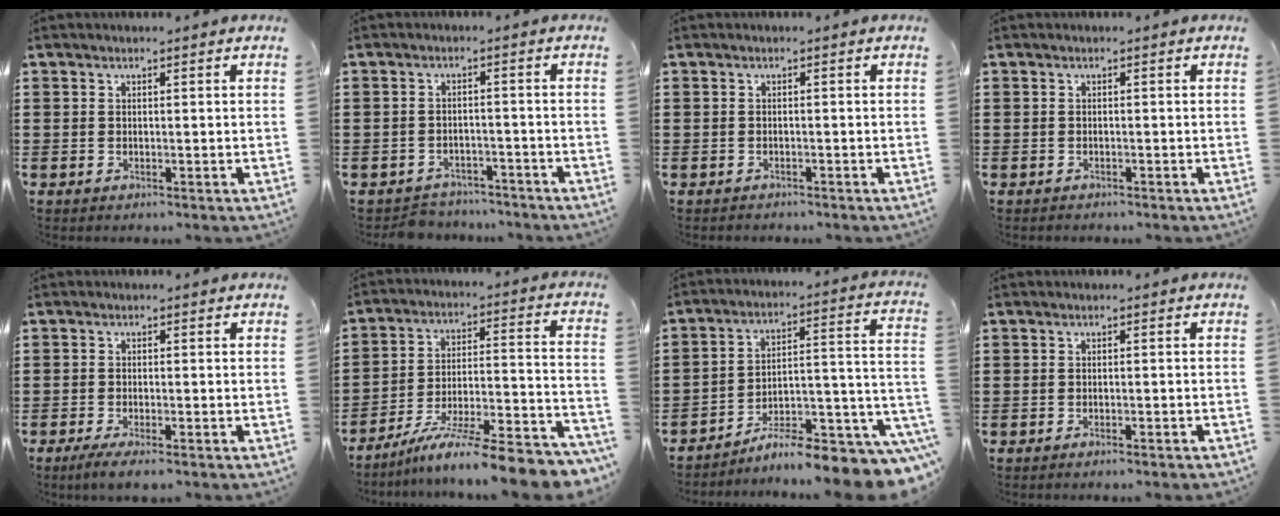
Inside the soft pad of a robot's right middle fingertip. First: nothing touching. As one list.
[{"total": 3.0, "force": [-2.9, 0.7, -0.3], "torque": [-0.003, 0.002, -0.065]}, {"total": 0.9, "force": [-0.8, 0.3, -0.2], "torque": [0.003, 0.005, -0.020]}, {"total": 0.8, "force": [-0.7, 0.4, -0.2], "torque": [0.003, 0.005, -0.017]}, {"total": 2.1, "force": [-1.8, 0.2, 1.2], "torque": [-0.027, 0.000, -0.037]}, {"total": 11.0, "force": [-9.3, -0.2, 5.9], "torque": [-0.083, 0.004, -0.177]}, {"total": 8.2, "force": [-7.1, 1.0, 4.0], "torque": [-0.051, -0.006, -0.134]}, {"total": 1.1, "force": [-1.0, 0.1, 0.4], "torque": [-0.010, -0.001, -0.019]}]